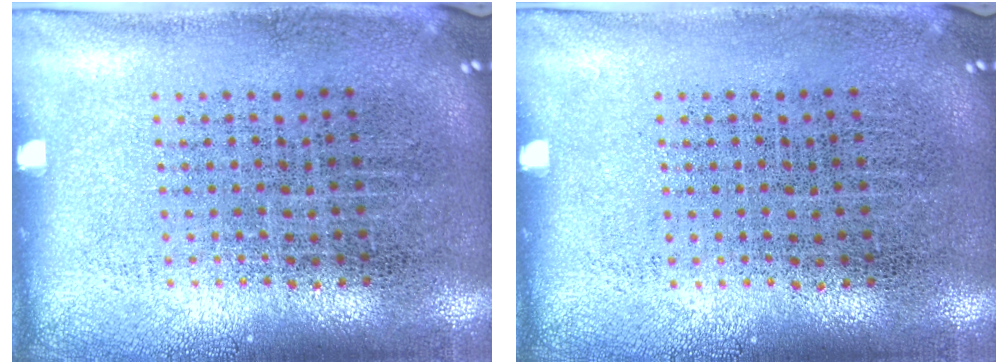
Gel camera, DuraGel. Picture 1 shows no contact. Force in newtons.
{"total": 0.0}